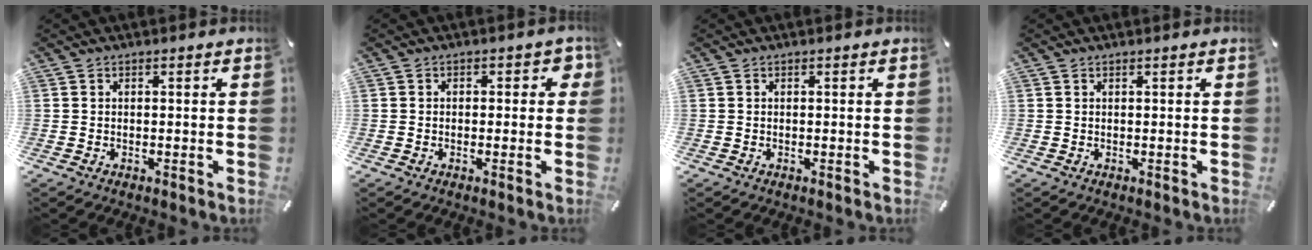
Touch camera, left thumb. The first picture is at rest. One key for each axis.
{"total": 2.3, "fx": -0.3, "fy": 1.6, "fz": 1.7, "tx": -0.016, "ty": 0.003, "tz": -0.011}
{"total": 0.0}
{"total": 0.0}